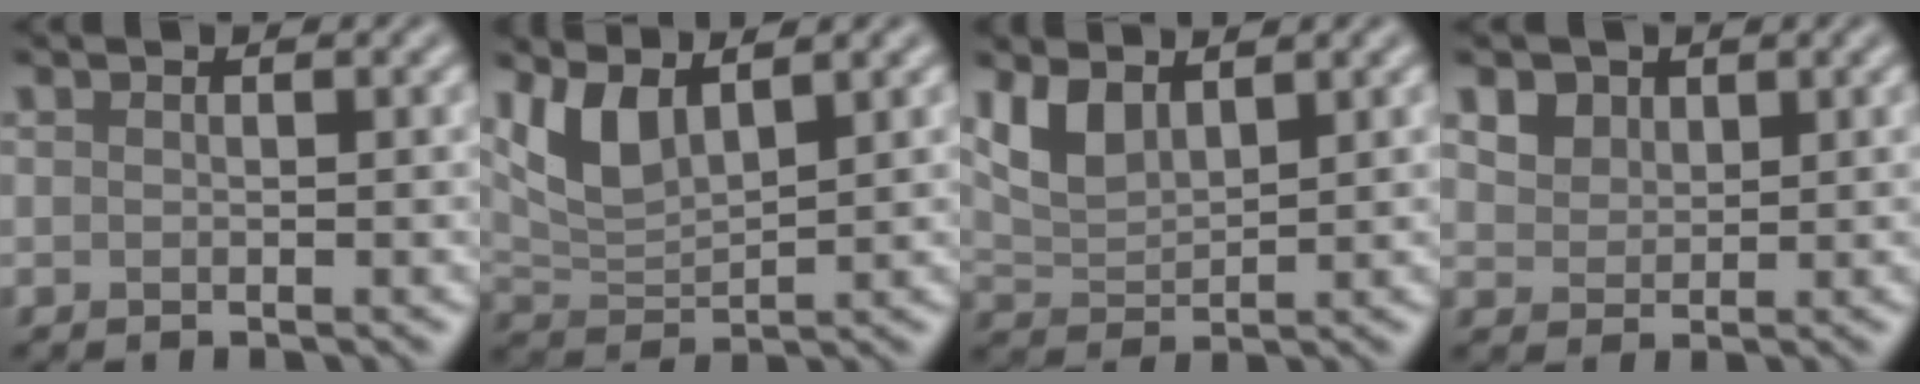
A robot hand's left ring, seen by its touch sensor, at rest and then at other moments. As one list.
[{"total": 4.5, "force": [2.7, 1.8, 3.2], "torque": [-0.073, -0.006, 0.055]}, {"total": 3.6, "force": [2.3, 1.7, 2.2], "torque": [-0.051, -0.003, 0.048]}, {"total": 4.6, "force": [2.8, 3.1, 1.9], "torque": [-0.065, 0.008, 0.052]}]